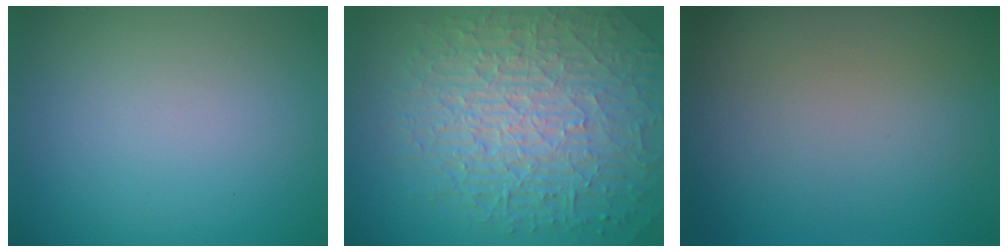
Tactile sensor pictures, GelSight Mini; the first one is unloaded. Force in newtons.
{"total": 10.0, "press": 6.6, "slide": 7.5}
{"total": 0.0}